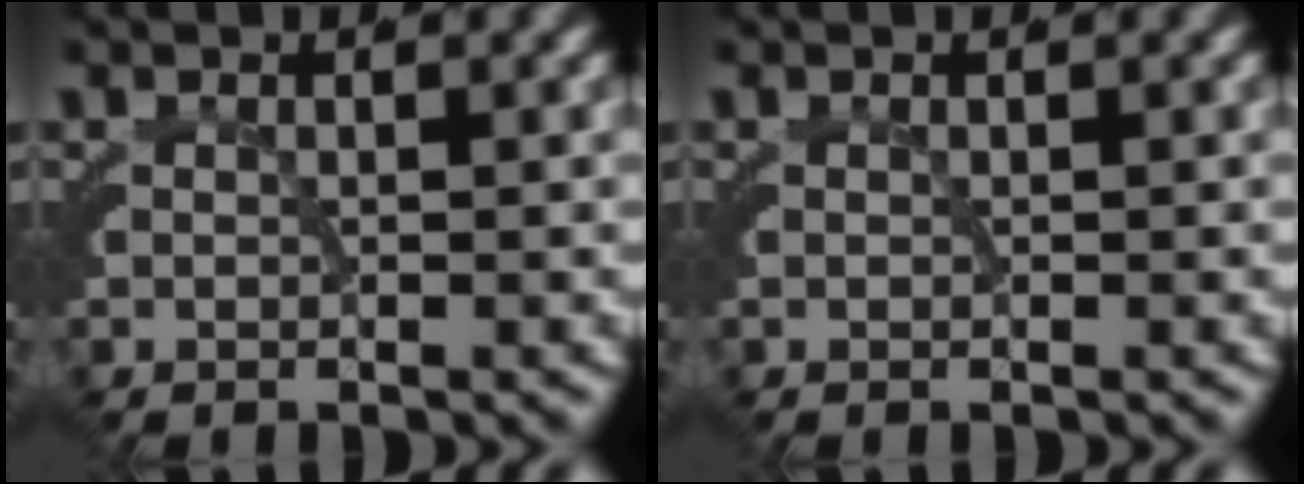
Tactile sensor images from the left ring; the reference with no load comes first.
{"total": 0.0}